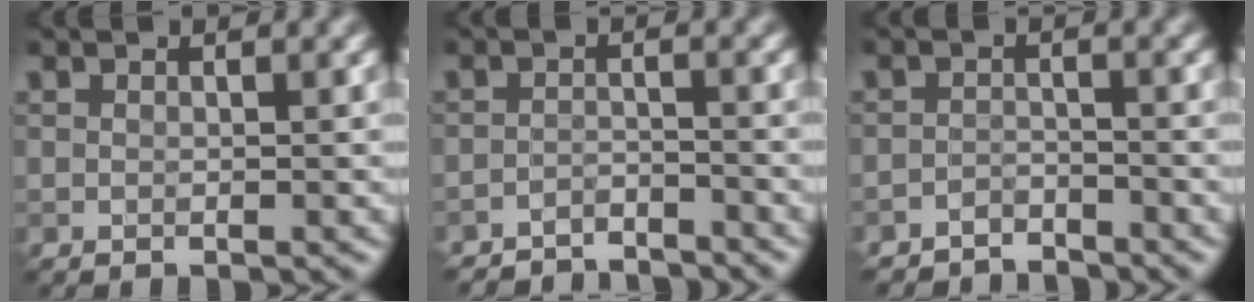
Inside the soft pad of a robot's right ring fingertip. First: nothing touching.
{"total": 3.7, "force": [-3.7, 0.6, 0.4], "torque": [-0.003, -0.005, -0.066]}
{"total": 2.6, "force": [-2.5, 0.7, 0.1], "torque": [0.005, 0.001, -0.051]}